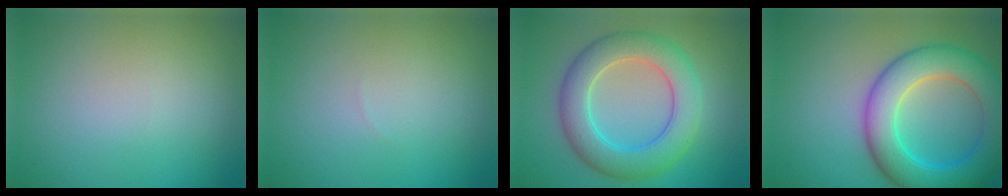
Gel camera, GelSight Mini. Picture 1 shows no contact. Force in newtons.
{"total": 0.0}
{"total": 7.0, "press": 7.0, "slide": 0.2}
{"total": 8.8, "press": 8.8, "slide": 0.4}